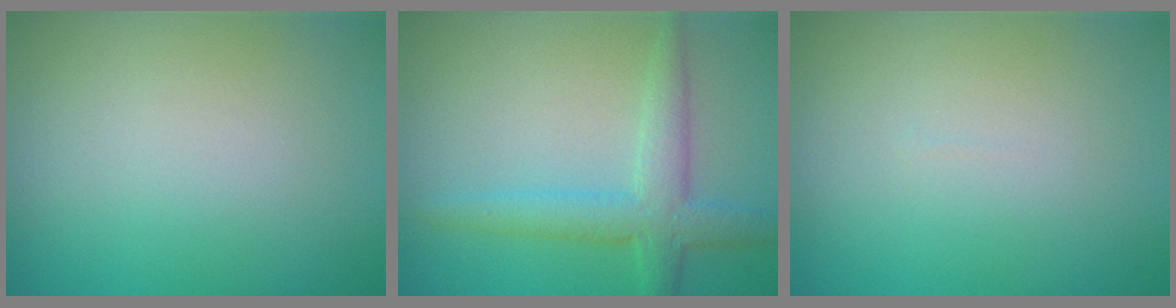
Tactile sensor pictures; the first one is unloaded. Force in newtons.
{"total": 3.6, "press": 3.6, "slide": 0.1}
{"total": 0.0}